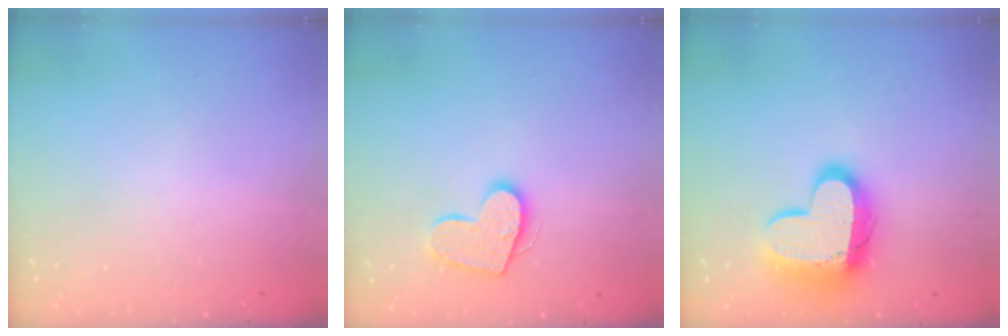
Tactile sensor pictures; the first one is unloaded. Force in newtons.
{"total": 12.4, "press": 12.4, "slide": 0.7}
{"total": 16.2, "press": 16.1, "slide": 1.1}